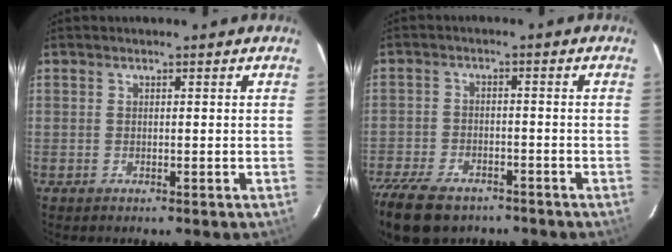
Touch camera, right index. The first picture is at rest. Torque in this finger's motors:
{"motor_torque": [1.20, -0.94, 0.29, 0.12]}